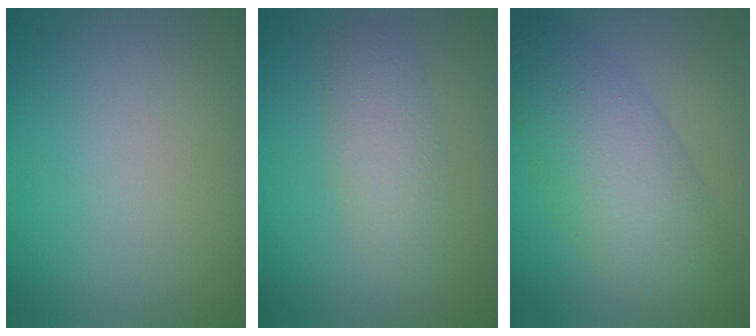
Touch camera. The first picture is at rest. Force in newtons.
{"total": 2.0, "press": 1.9, "slide": 0.2}
{"total": 6.8, "press": 6.8, "slide": 0.1}